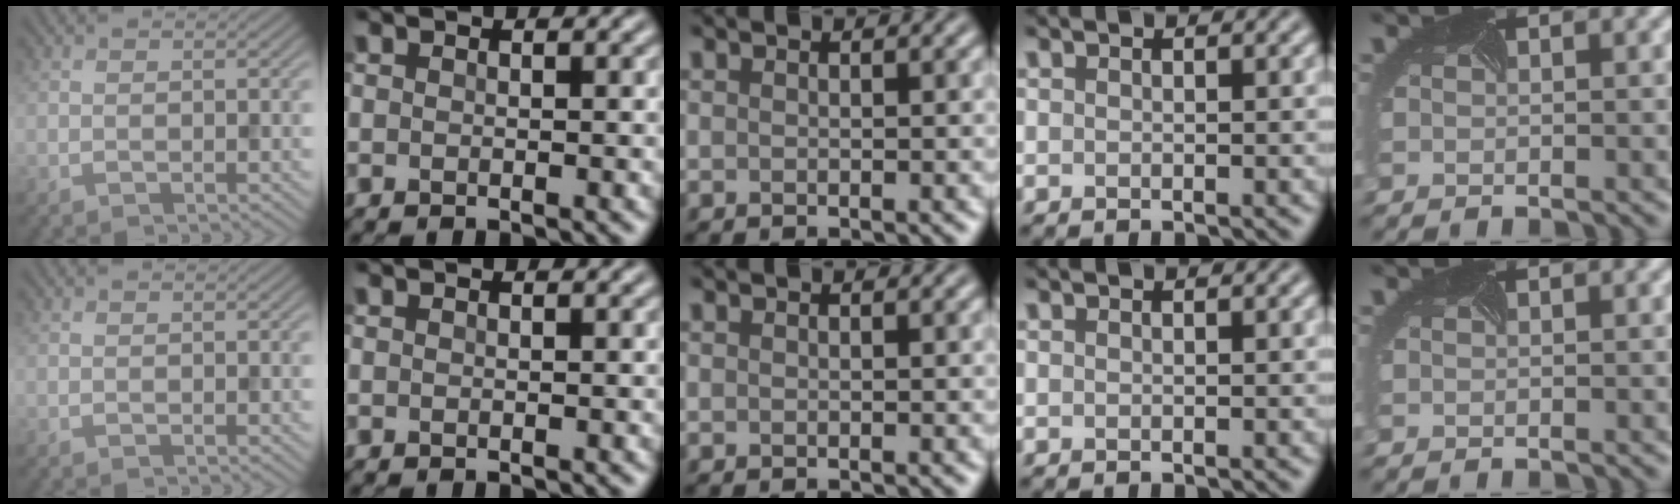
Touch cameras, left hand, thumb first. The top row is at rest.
{}